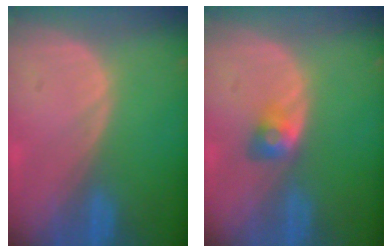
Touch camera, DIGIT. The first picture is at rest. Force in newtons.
{"total": 2.9, "press": 2.5, "slide": 1.6}